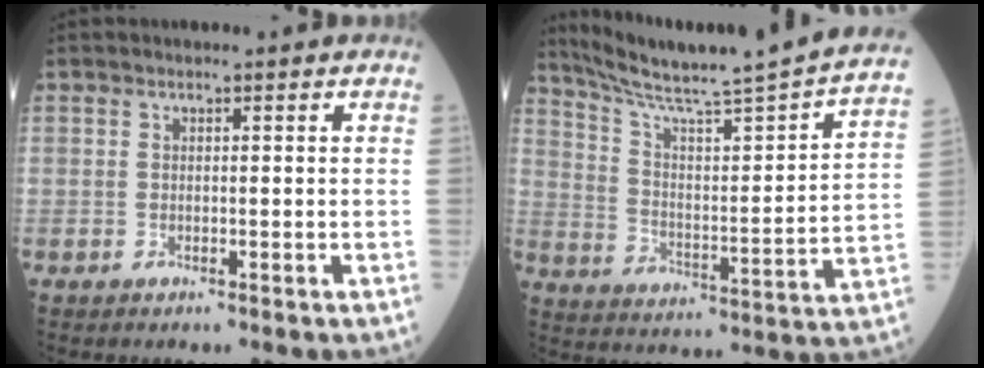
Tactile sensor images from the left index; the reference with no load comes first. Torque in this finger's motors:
{"motor_torque": [0.80, -1.34, 0.06, 0.06]}